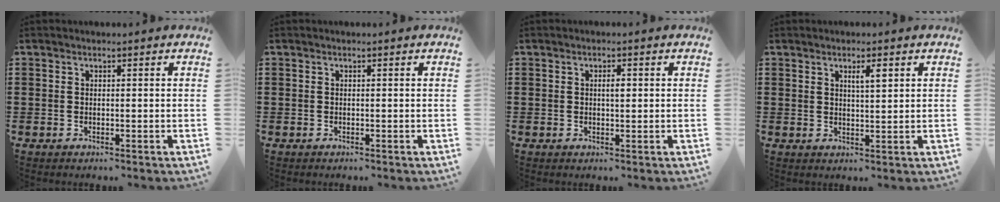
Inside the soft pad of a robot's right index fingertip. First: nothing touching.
{"total": 0.0}
{"total": 1.7, "force": [0.2, 0.5, 1.6], "torque": [-0.030, 0.005, 0.002]}
{"total": 2.6, "force": [1.3, 0.5, 2.2], "torque": [-0.036, 0.001, 0.018]}